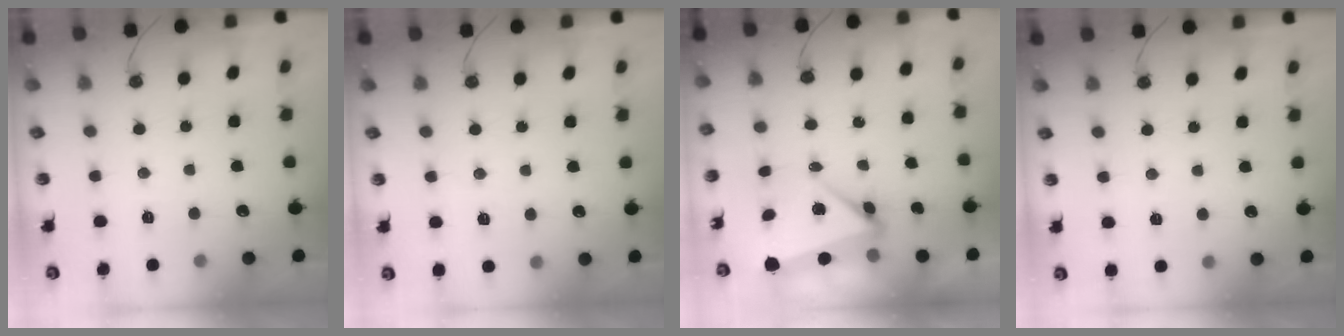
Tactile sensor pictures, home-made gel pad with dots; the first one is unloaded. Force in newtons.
{"total": 4.4, "press": 3.8, "slide": 2.3}
{"total": 6.3, "press": 5.5, "slide": 3.0}
{"total": 1.1, "press": 0.7, "slide": 0.8}